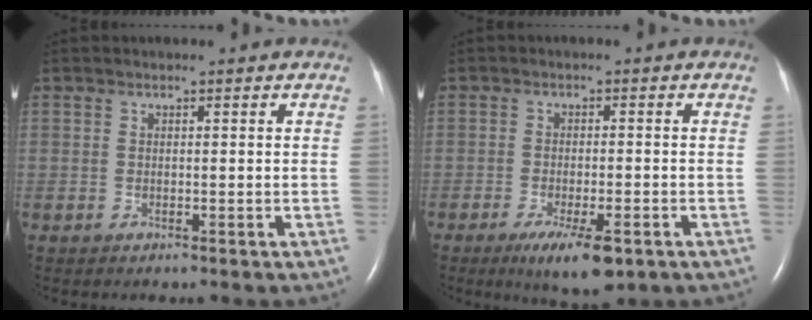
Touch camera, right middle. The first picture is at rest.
{"total": 7.1, "force": [-4.1, 1.5, 5.6], "torque": [-0.094, -0.015, -0.059]}